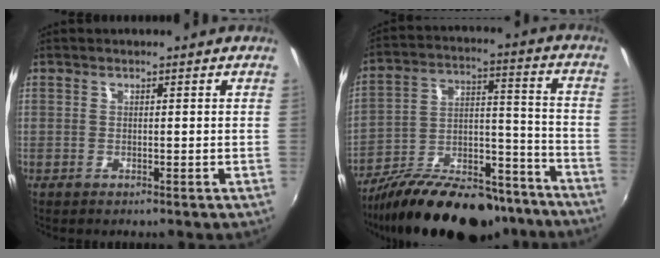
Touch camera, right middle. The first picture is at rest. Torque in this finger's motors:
{"motor_torque": [1.07, -1.07, 0.52, 0.17]}